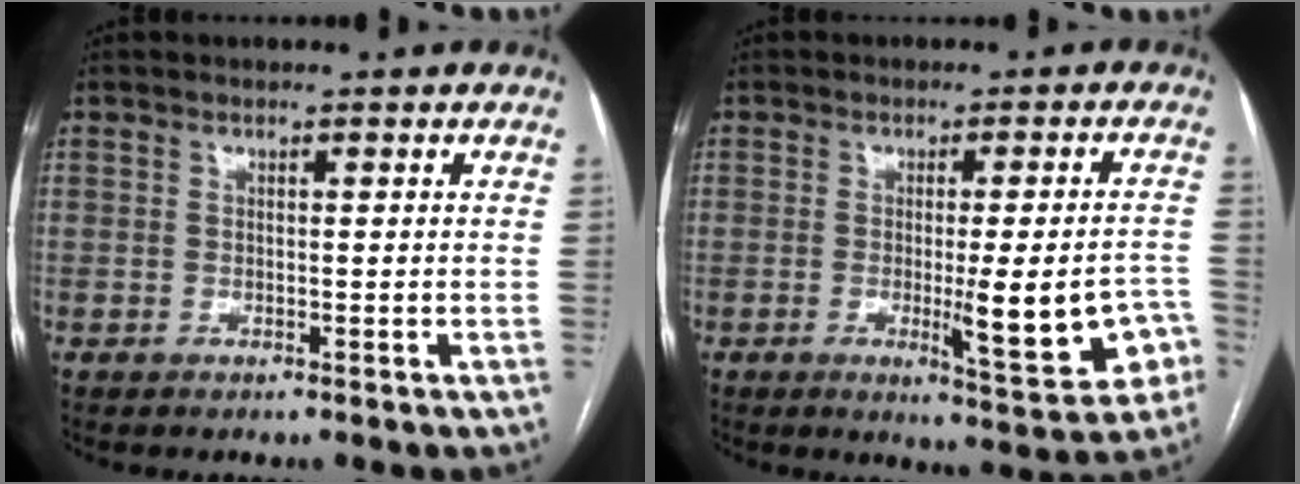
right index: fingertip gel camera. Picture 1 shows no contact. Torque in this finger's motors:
{"motor_torque": [1.00, 0.73, 0.24, 0.09]}